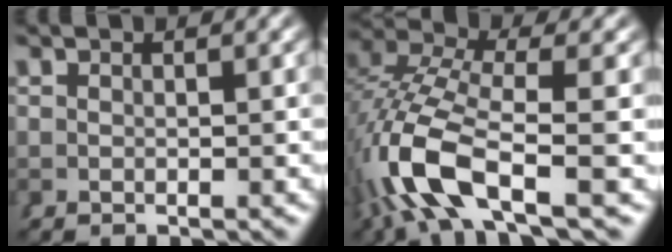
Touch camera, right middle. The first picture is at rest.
{"total": 7.5, "force": [-1.9, 3.8, 6.3], "torque": [-0.164, -0.026, -0.020]}